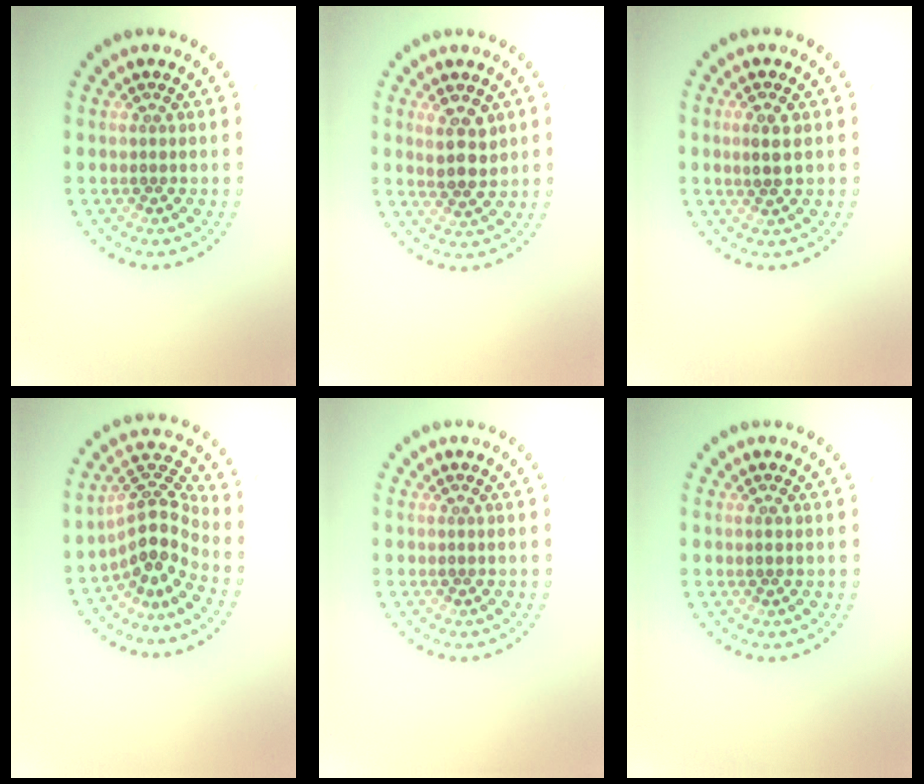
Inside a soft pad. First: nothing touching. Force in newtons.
{"total": 2.6, "press": 2.5, "slide": 0.8}
{"total": 1.9, "press": 1.8, "slide": 0.5}
{"total": 4.1, "press": 2.8, "slide": 2.9}
{"total": 0.0}
{"total": 0.7, "press": 0.7, "slide": 0.1}